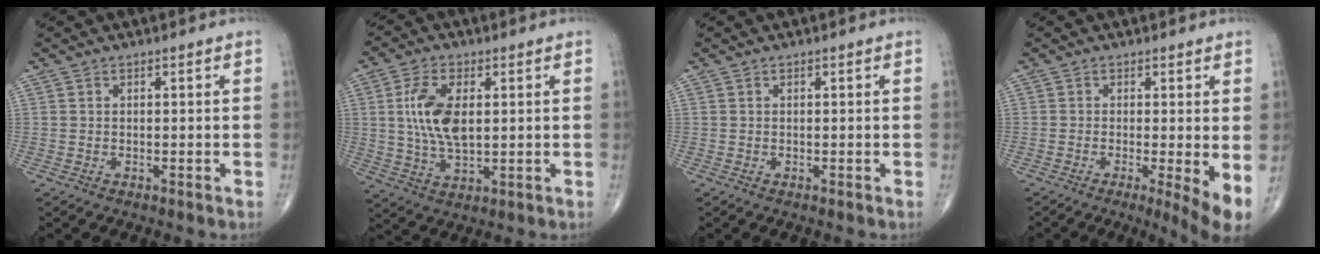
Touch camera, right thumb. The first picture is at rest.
{"total": 10.4, "force": [1.7, 5.2, 8.9], "torque": [-0.181, -0.007, 0.037]}
{"total": 0.0}
{"total": 6.2, "force": [-0.8, 1.2, 6.0], "torque": [-0.096, -0.019, -0.017]}